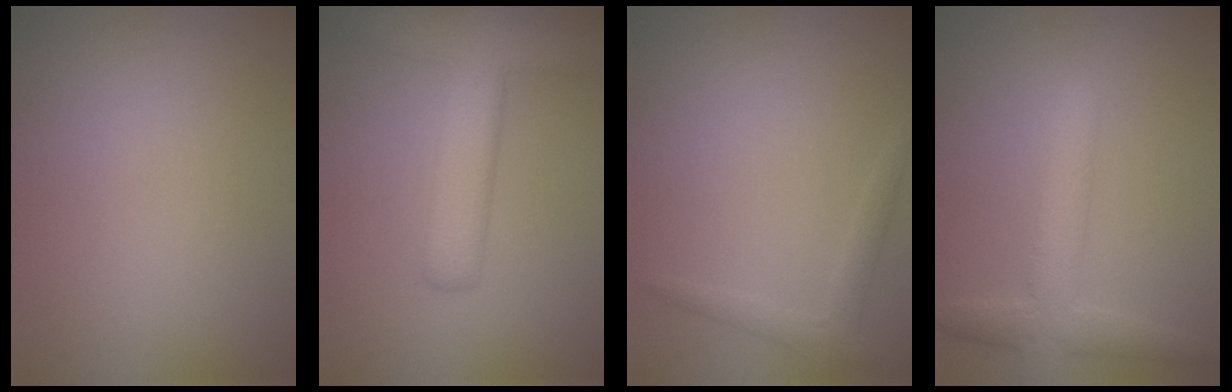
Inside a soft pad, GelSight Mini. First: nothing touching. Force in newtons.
{"total": 6.2, "press": 6.1, "slide": 0.3}
{"total": 1.6, "press": 1.6, "slide": 0.1}
{"total": 4.1, "press": 4.1, "slide": 0.1}